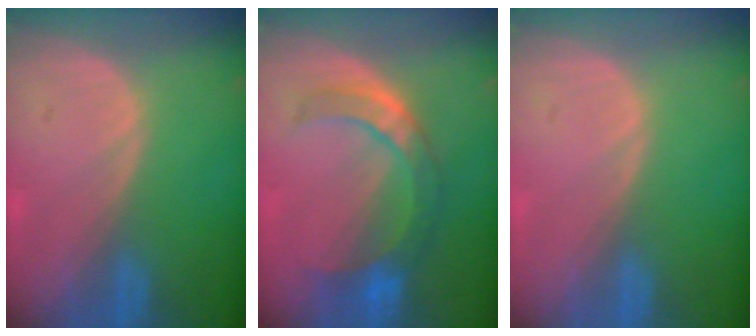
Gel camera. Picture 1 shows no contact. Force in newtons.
{"total": 7.4, "press": 7.2, "slide": 1.9}
{"total": 0.0}